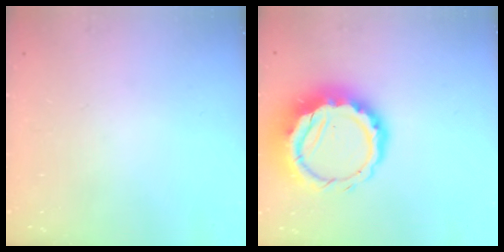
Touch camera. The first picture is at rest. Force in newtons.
{"total": 12.3, "press": 12.1, "slide": 2.3}